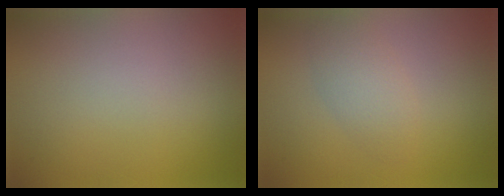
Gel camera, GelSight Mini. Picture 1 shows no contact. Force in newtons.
{"total": 2.4, "press": 2.4, "slide": 0.1}